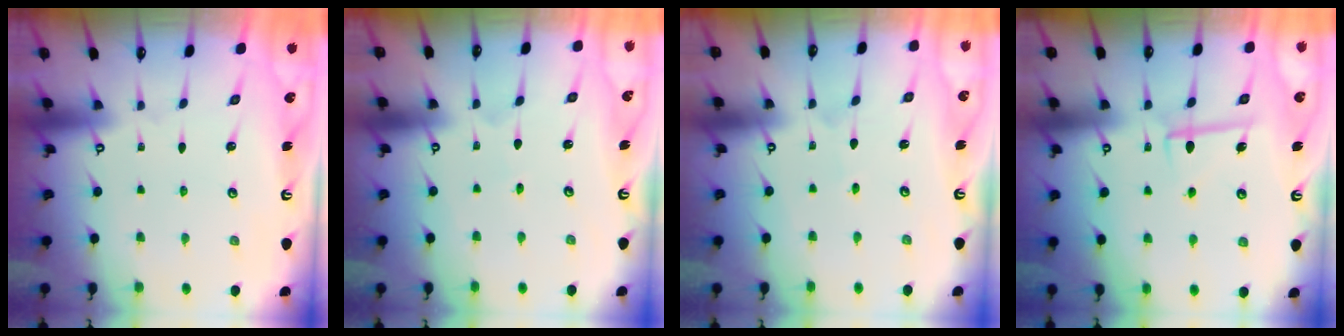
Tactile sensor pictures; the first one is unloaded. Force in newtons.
{"total": 0.7, "press": 0.7, "slide": 0.0}
{"total": 1.1, "press": 1.1, "slide": 0.1}
{"total": 6.5, "press": 6.4, "slide": 1.5}